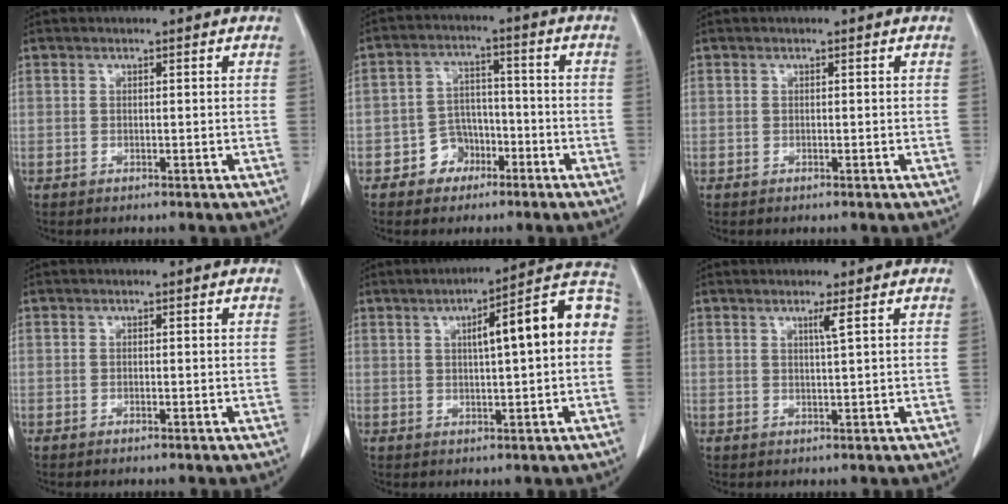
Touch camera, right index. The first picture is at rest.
{"total": 5.7, "force": [-2.9, 4.8, 1.2], "torque": [-0.016, 0.020, -0.041]}
{"total": 0.0}
{"total": 0.8, "force": [-0.6, 0.1, 0.5], "torque": [-0.012, -0.001, -0.006]}
{"total": 12.4, "force": [1.6, 1.8, 12.1], "torque": [-0.162, 0.040, 0.016]}
{"total": 1.5, "force": [0.7, -0.5, 1.3], "torque": [-0.028, -0.005, 0.015]}